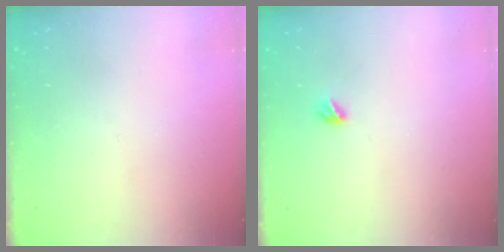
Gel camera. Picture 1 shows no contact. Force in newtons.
{"total": 3.2, "press": 3.1, "slide": 0.8}